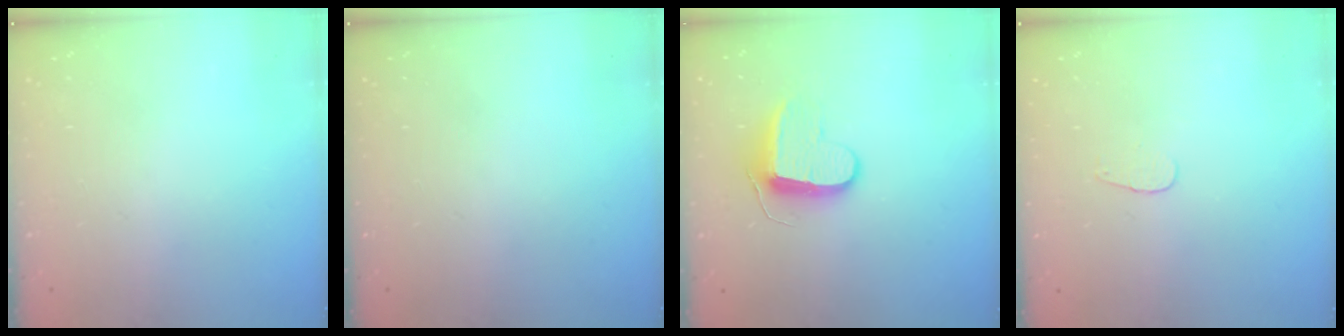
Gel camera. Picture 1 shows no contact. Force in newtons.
{"total": 0.0}
{"total": 9.6, "press": 9.6, "slide": 0.3}
{"total": 3.2, "press": 3.2, "slide": 0.3}